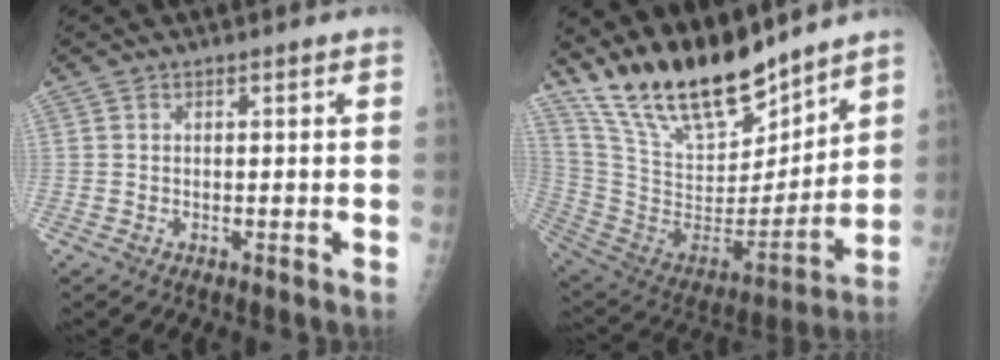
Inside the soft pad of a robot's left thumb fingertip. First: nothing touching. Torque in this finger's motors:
{"motor_torque": [0.55, 0.46, 1.40, -1.37, 0.43]}